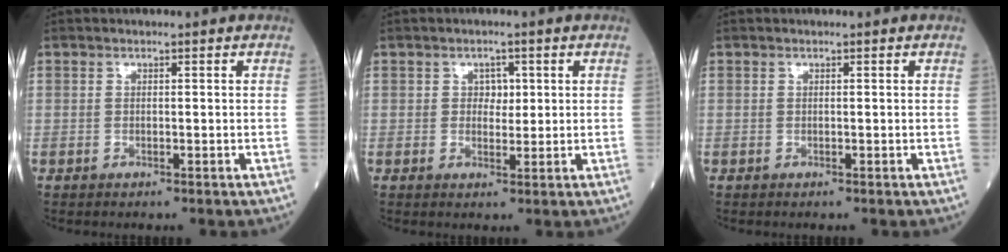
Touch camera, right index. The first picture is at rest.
{"total": 2.3, "force": [0.6, 1.6, 1.5], "torque": [-0.016, 0.000, 0.007]}
{"total": 0.0}